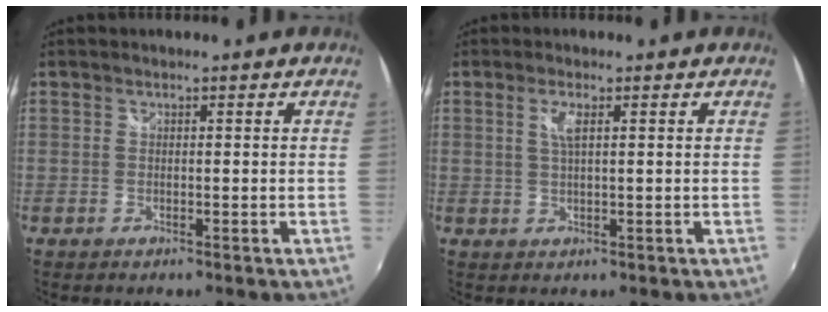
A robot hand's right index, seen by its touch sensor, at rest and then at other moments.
{"total": 2.4, "force": [0.9, 0.4, 2.3], "torque": [-0.044, 0.000, 0.016]}